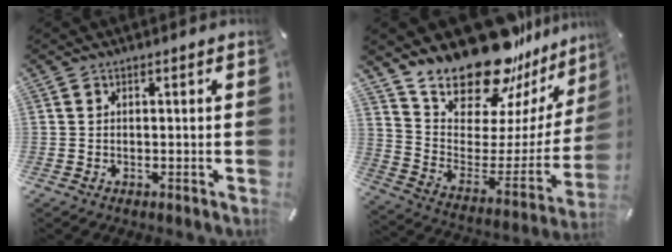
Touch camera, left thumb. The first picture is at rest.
{"total": 22.1, "force": [19.4, 8.6, 6.0], "torque": [-0.092, -0.166, 0.344]}